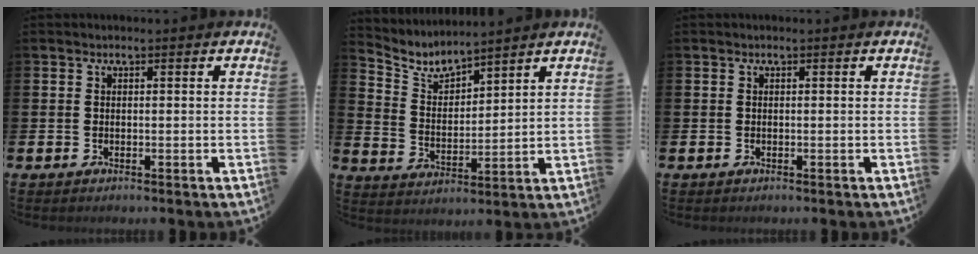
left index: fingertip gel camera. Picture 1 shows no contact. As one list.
[{"total": 4.6, "force": [4.4, 1.0, 0.8], "torque": [-0.037, -0.033, 0.075]}, {"total": 0.0}]